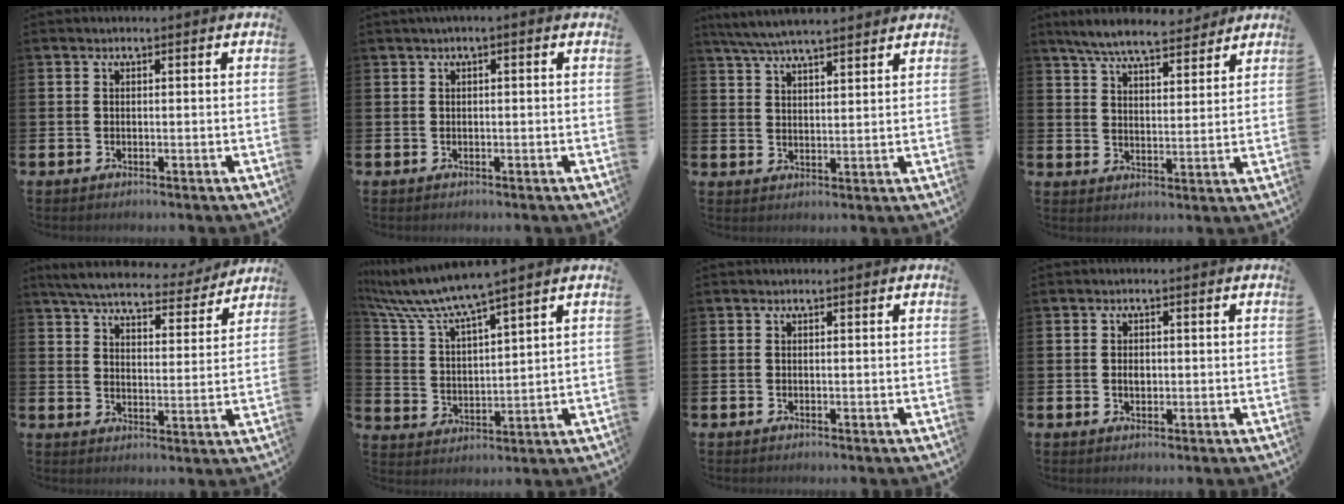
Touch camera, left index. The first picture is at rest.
{"total": 0.7, "force": [-0.2, 0.1, 0.6], "torque": [-0.017, 0.004, -0.002]}
{"total": 6.0, "force": [5.7, 0.6, 1.7], "torque": [-0.057, -0.017, 0.106]}
{"total": 7.1, "force": [6.6, 1.4, 2.3], "torque": [-0.058, -0.031, 0.116]}
{"total": 6.4, "force": [6.0, 1.3, 2.0], "torque": [-0.055, -0.035, 0.100]}
{"total": 7.1, "force": [6.5, 0.0, 3.0], "torque": [-0.090, -0.034, 0.111]}
{"total": 0.0}
{"total": 1.6, "force": [0.0, 1.2, 1.2], "torque": [-0.002, -0.002, -0.007]}